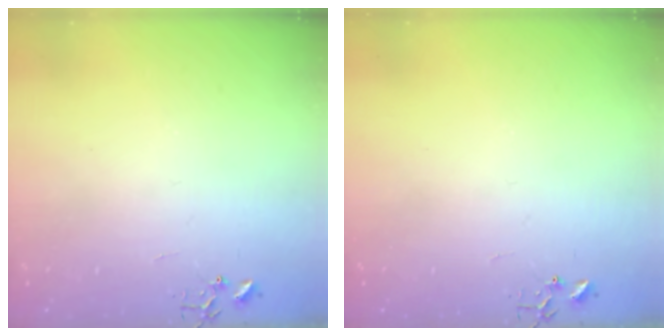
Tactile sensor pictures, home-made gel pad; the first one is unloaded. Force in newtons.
{"total": 0.0}